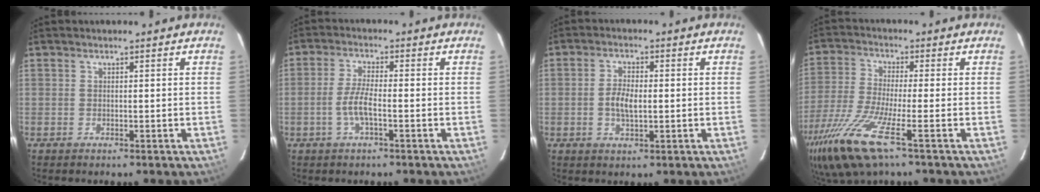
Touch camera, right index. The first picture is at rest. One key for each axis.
{"total": 4.5, "fx": -1.5, "fy": 0.7, "fz": 4.2, "tx": -0.090, "ty": 0.003, "tz": -0.030}
{"total": 4.5, "fx": -0.4, "fy": 1.9, "fz": 4.0, "tx": -0.080, "ty": 0.002, "tz": -0.006}
{"total": 14.5, "fx": -8.5, "fy": 2.0, "fz": 11.6, "tx": -0.254, "ty": -0.049, "tz": -0.164}